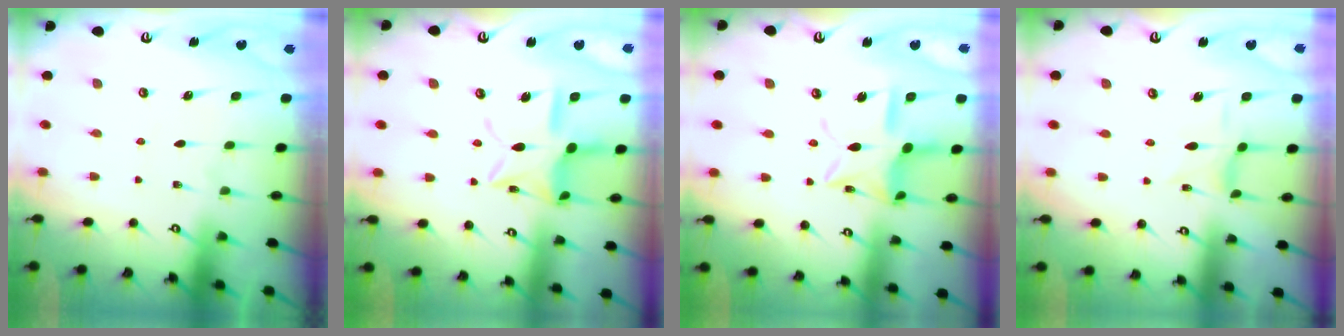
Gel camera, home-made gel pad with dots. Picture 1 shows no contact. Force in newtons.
{"total": 13.6, "press": 13.6, "slide": 1.1}
{"total": 12.9, "press": 12.9, "slide": 0.8}
{"total": 1.7, "press": 1.6, "slide": 0.4}